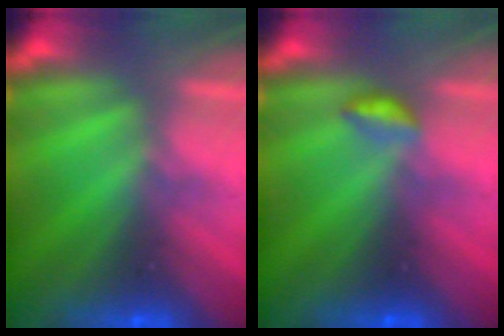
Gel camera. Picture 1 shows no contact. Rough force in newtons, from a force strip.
{"total": 2.9}